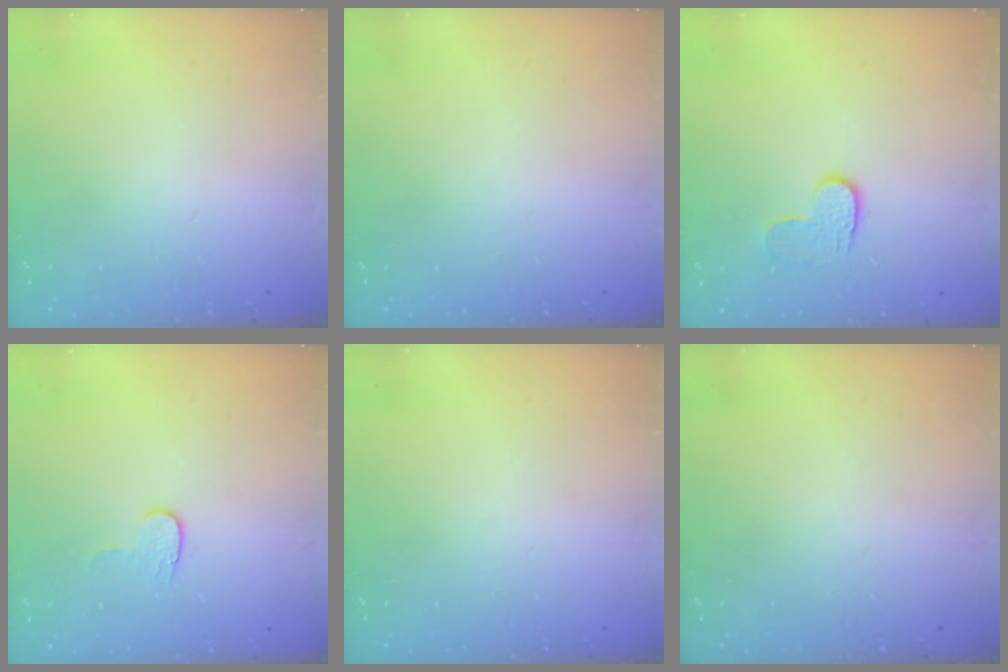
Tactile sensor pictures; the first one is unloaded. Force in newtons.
{"total": 0.0}
{"total": 5.7, "press": 5.7, "slide": 0.4}
{"total": 6.2, "press": 6.2, "slide": 0.5}
{"total": 0.0}
{"total": 0.0}